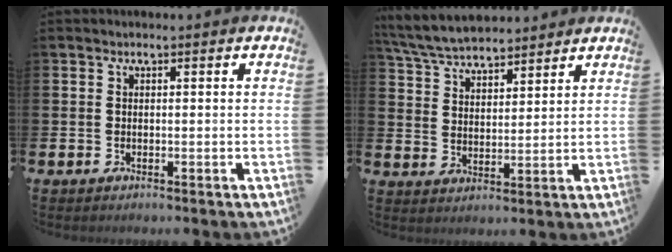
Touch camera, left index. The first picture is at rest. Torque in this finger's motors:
{"motor_torque": [0.88, -0.98, 0.29, 0.19]}